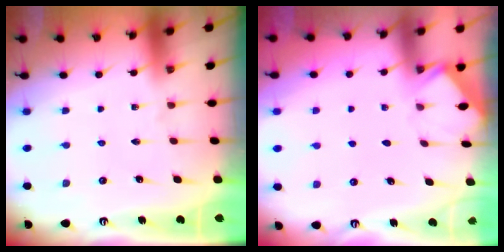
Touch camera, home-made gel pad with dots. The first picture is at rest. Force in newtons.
{"total": 1.6, "press": 1.6, "slide": 0.1}